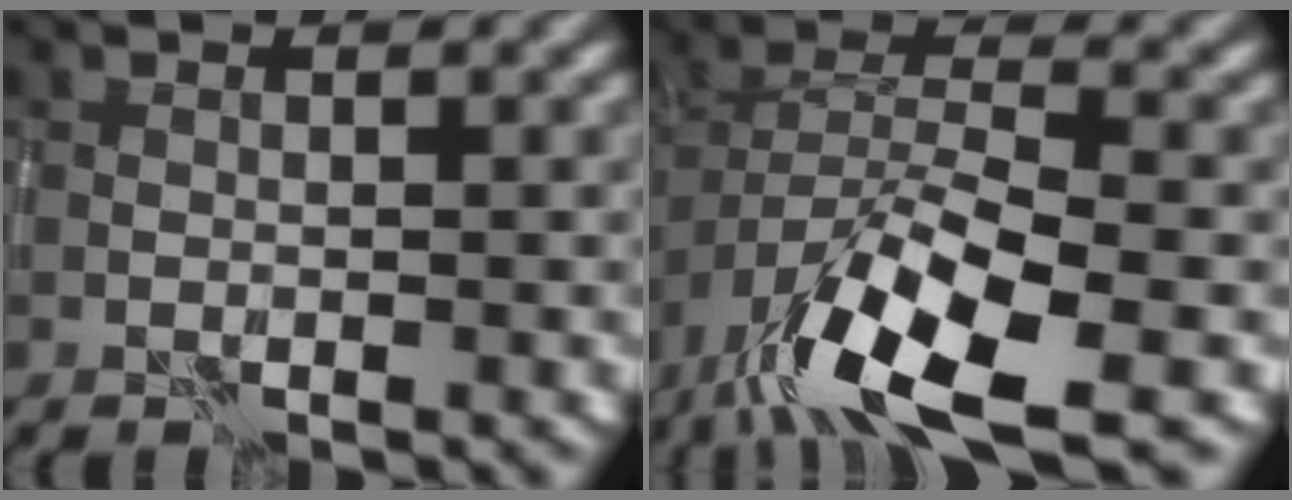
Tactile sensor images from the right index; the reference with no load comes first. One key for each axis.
{"total": 10.8, "fx": -6.2, "fy": 3.2, "fz": 8.3, "tx": -0.152, "ty": -0.004, "tz": -0.116}